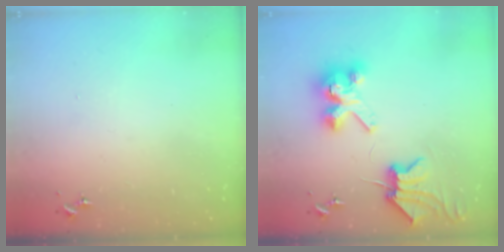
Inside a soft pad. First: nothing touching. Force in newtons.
{"total": 10.1, "press": 10.0, "slide": 1.3}